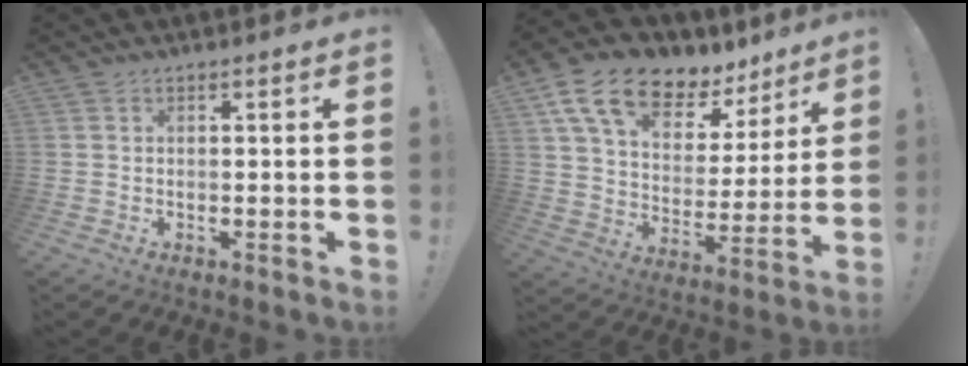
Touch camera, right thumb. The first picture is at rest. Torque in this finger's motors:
{"motor_torque": [0.82, 2.18, 0.41, 0.01, 0.25]}